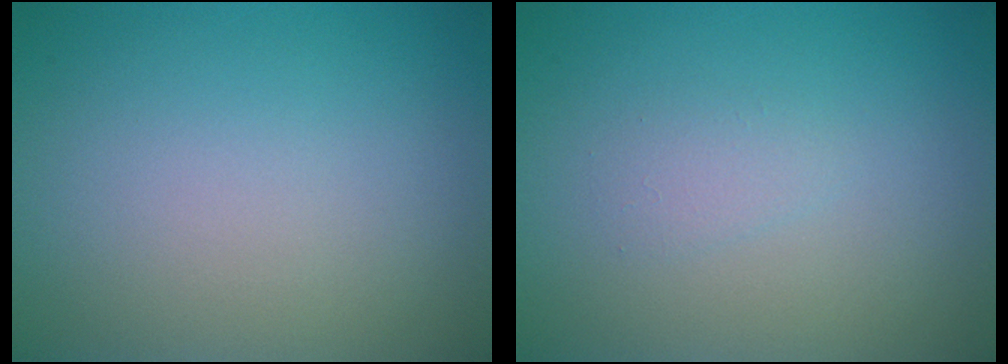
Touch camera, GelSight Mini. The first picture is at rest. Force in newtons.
{"total": 1.0, "press": 1.0, "slide": 0.0}